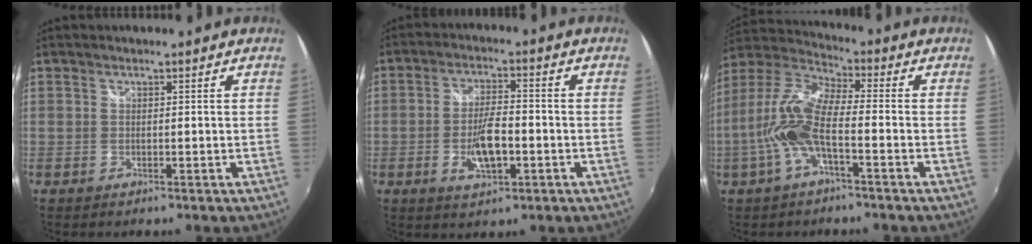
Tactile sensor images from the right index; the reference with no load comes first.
{"total": 7.4, "force": [-2.3, 2.8, 6.5], "torque": [-0.126, -0.002, -0.037]}
{"total": 11.7, "force": [-3.3, 3.1, 10.8], "torque": [-0.231, 0.002, -0.065]}